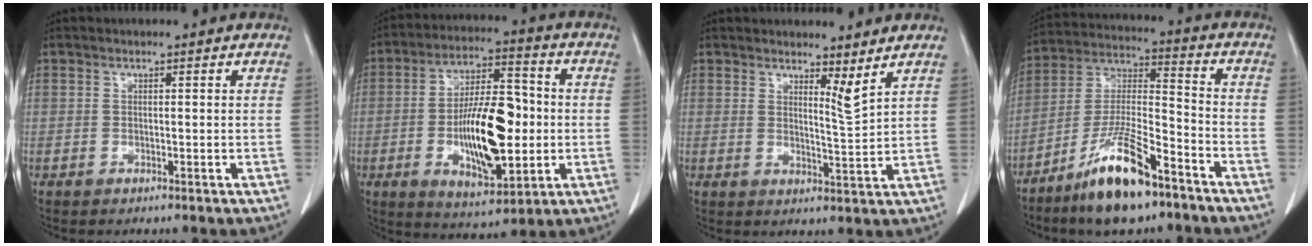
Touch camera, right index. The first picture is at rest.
{"total": 16.0, "force": [-2.0, 5.7, 14.9], "torque": [-0.260, 0.008, -0.028]}
{"total": 3.2, "force": [2.5, -0.3, 2.0], "torque": [-0.035, -0.021, 0.045]}
{"total": 14.4, "force": [-9.6, 2.9, 10.3], "torque": [-0.208, -0.010, -0.175]}